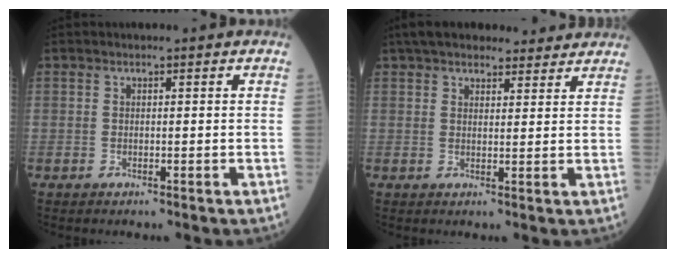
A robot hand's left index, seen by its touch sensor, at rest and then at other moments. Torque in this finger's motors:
{"motor_torque": [1.08, -1.06, 0.28, 0.05]}